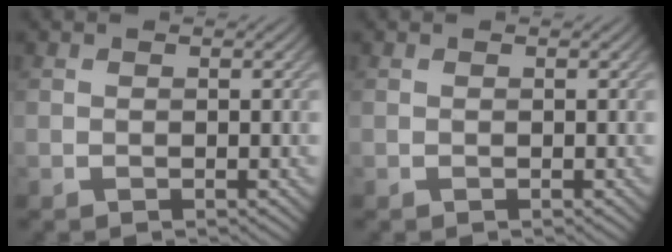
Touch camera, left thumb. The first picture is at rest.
{"total": 0.0}